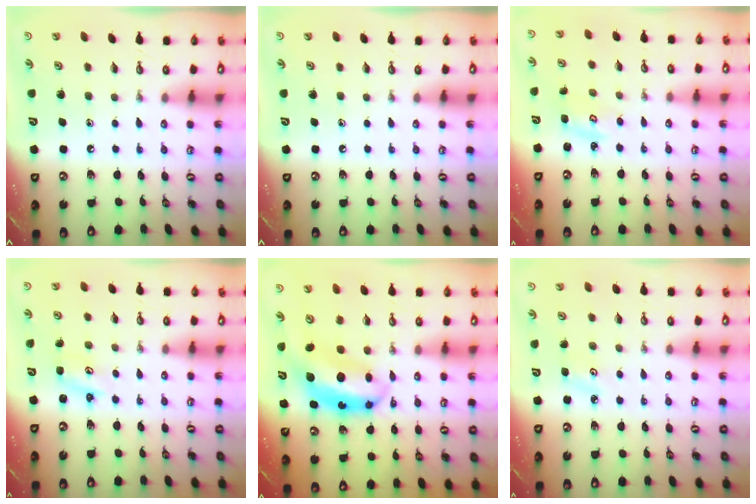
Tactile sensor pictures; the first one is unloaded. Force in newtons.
{"total": 0.0}
{"total": 2.6, "press": 2.5, "slide": 0.3}
{"total": 1.8, "press": 1.8, "slide": 0.2}
{"total": 8.2, "press": 8.1, "slide": 1.1}
{"total": 3.0, "press": 3.0, "slide": 0.4}